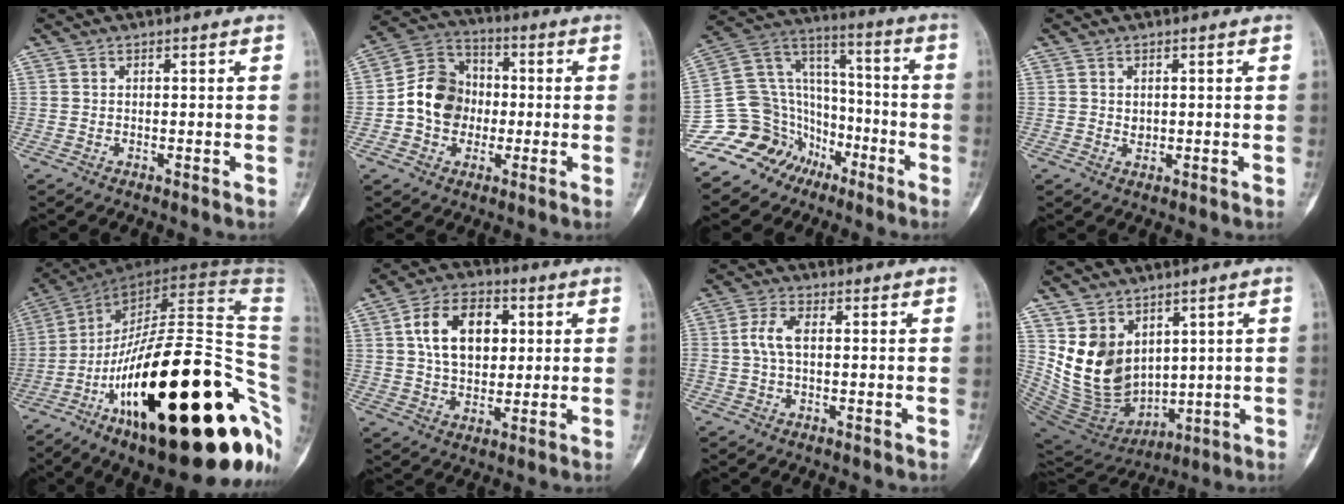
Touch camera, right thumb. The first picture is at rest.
{"total": 11.6, "force": [-1.1, 10.0, 5.9], "torque": [-0.079, 0.034, -0.031]}
{"total": 16.9, "force": [-10.5, 13.0, 2.6], "torque": [-0.021, 0.130, -0.186]}
{"total": 1.2, "force": [0.2, 1.0, 0.6], "torque": [-0.006, -0.002, 0.007]}
{"total": 42.5, "force": [-11.8, 14.6, 38.2], "torque": [-0.480, 0.080, -0.179]}
{"total": 13.4, "force": [3.1, 8.8, 9.5], "torque": [-0.131, 0.002, 0.049]}
{"total": 4.8, "force": [0.2, 2.4, 4.1], "torque": [-0.095, 0.011, 0.000]}
{"total": 12.7, "force": [4.1, 9.5, 7.4], "torque": [-0.101, -0.037, 0.112]}